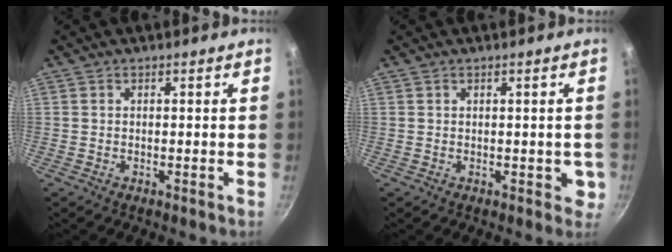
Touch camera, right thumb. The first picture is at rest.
{"total": 2.5, "force": [-0.1, 1.8, 1.7], "torque": [-0.004, 0.002, 0.000]}